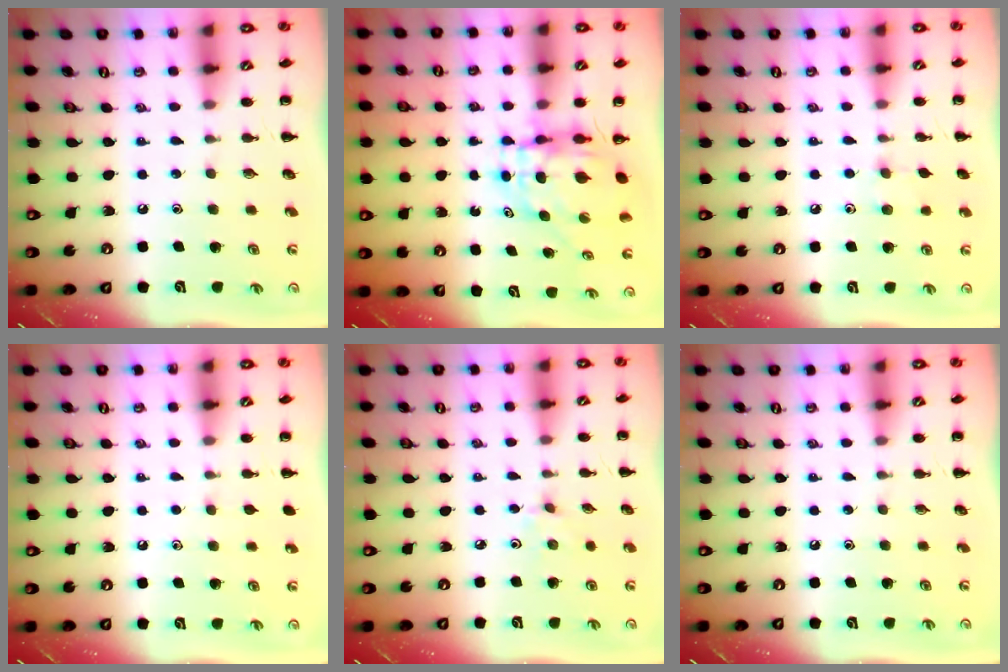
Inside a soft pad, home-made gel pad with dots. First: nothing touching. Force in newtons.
{"total": 5.9, "press": 5.9, "slide": 0.7}
{"total": 5.9, "press": 5.6, "slide": 2.0}
{"total": 1.5, "press": 1.3, "slide": 0.7}
{"total": 2.0, "press": 1.9, "slide": 0.7}
{"total": 0.0}